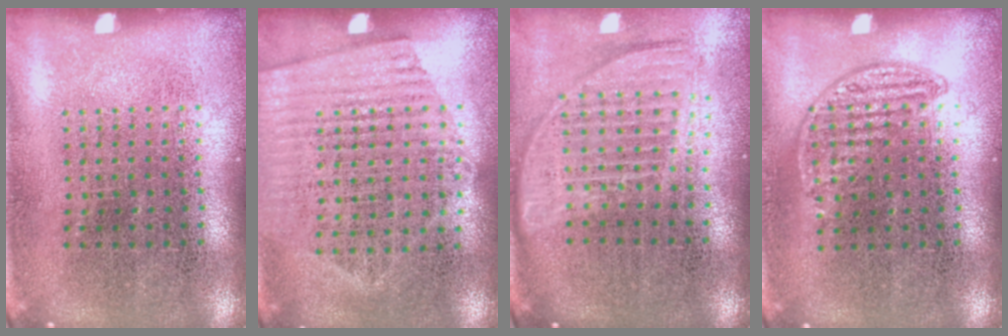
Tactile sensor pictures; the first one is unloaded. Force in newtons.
{"total": 1.5, "press": 1.2, "slide": 0.8}
{"total": 1.7, "press": 1.4, "slide": 0.9}
{"total": 0.8, "press": 0.6, "slide": 0.5}